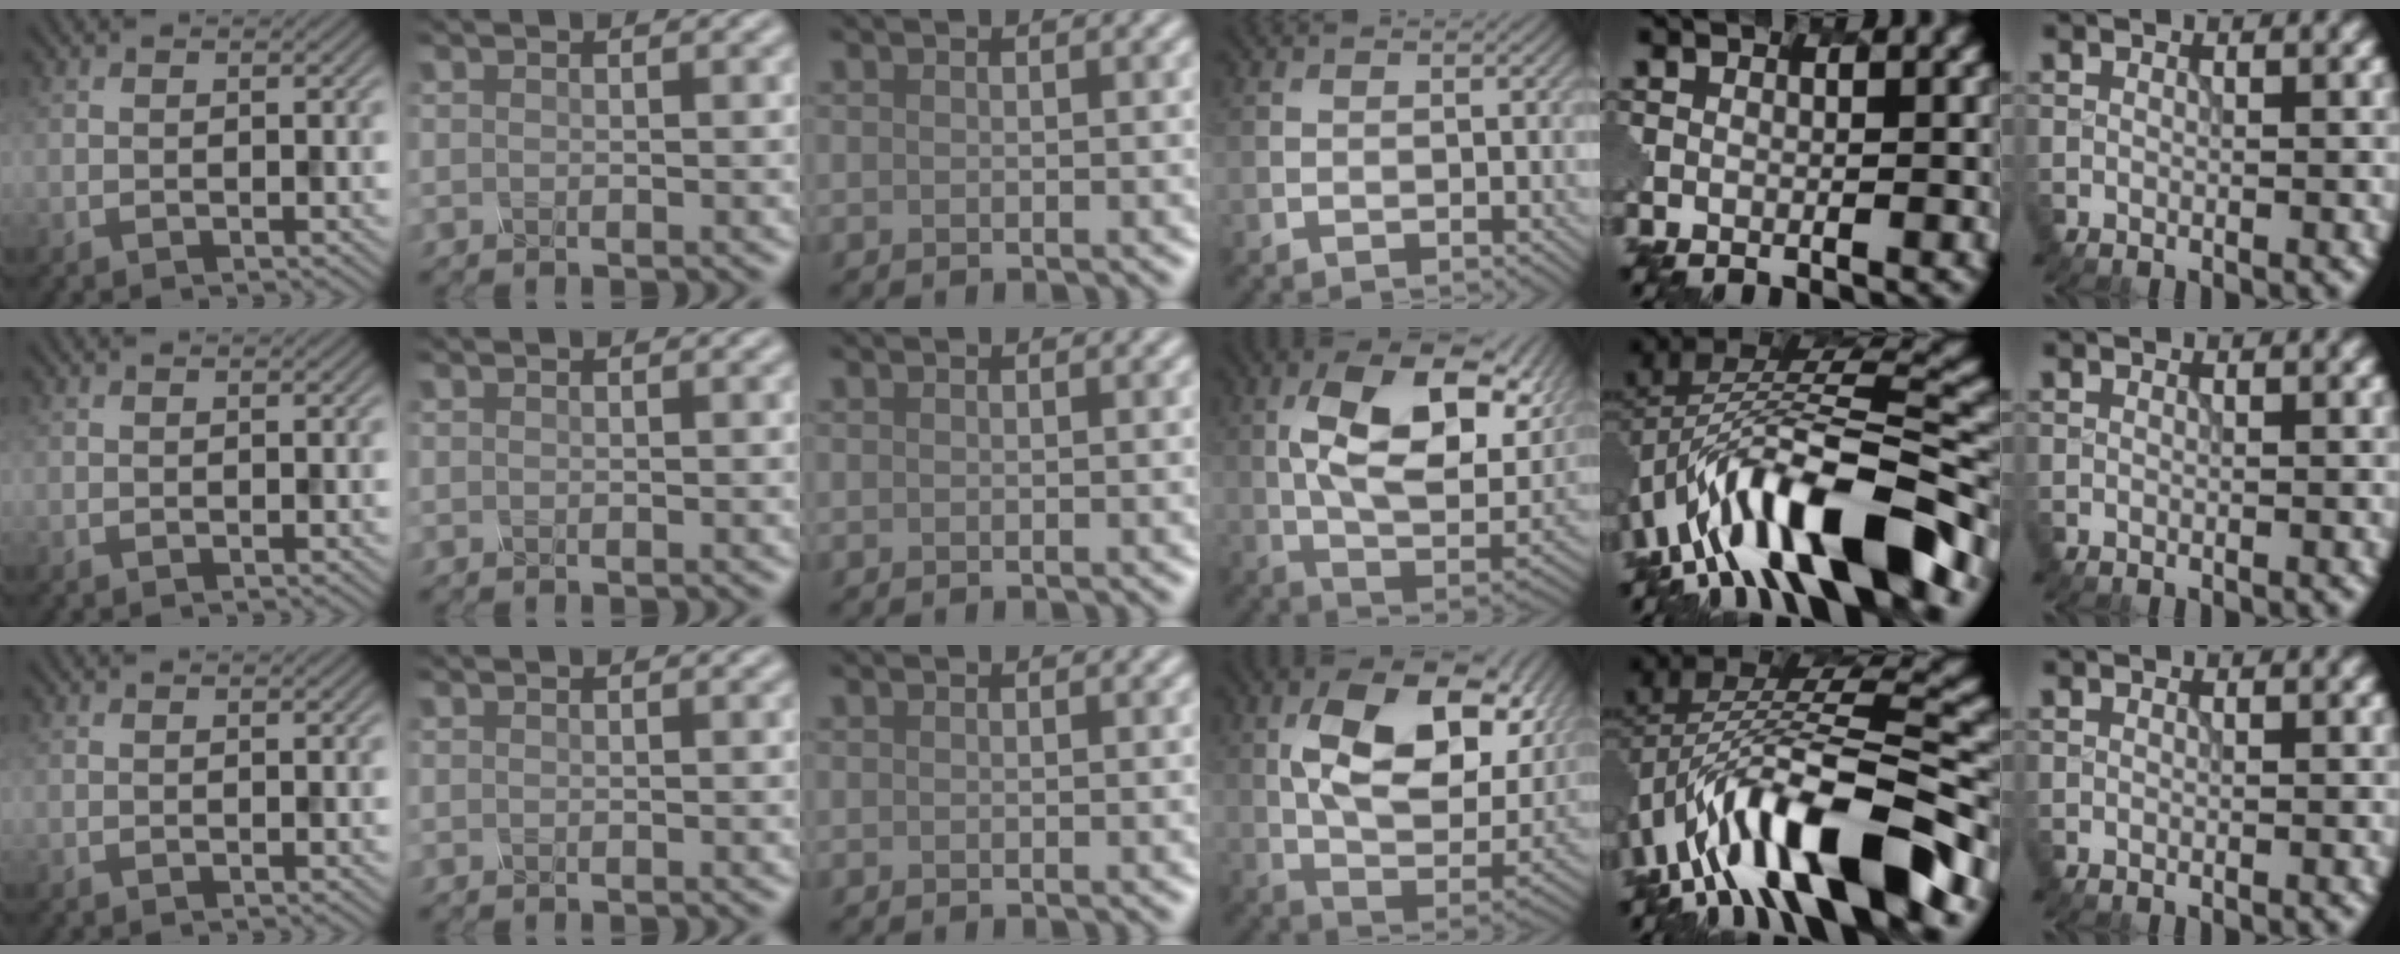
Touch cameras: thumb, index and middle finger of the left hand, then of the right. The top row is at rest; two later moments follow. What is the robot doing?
{"motion": "unscrew", "object": "spray bottle"}